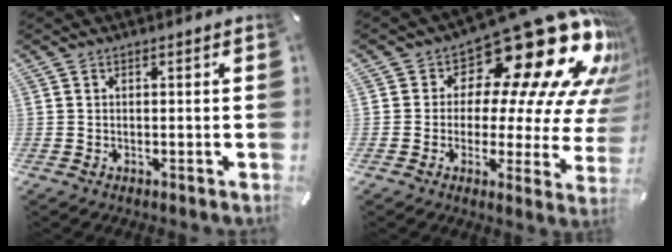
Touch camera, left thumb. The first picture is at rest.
{"total": 22.4, "force": [14.1, 9.5, 14.5], "torque": [-0.189, -0.123, 0.231]}